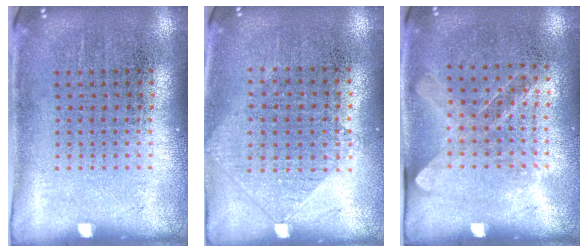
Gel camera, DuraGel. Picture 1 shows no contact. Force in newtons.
{"total": 1.0, "press": 0.9, "slide": 0.4}
{"total": 1.3, "press": 1.0, "slide": 0.8}